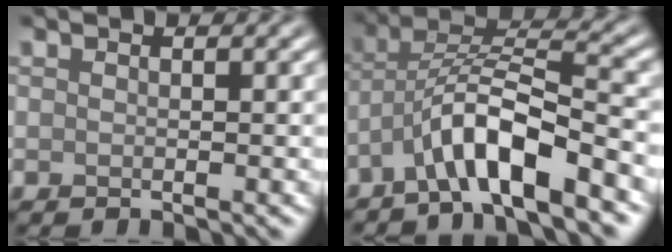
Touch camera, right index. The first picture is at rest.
{"total": 6.8, "force": [-4.0, 1.2, 5.3], "torque": [-0.096, 0.017, -0.075]}